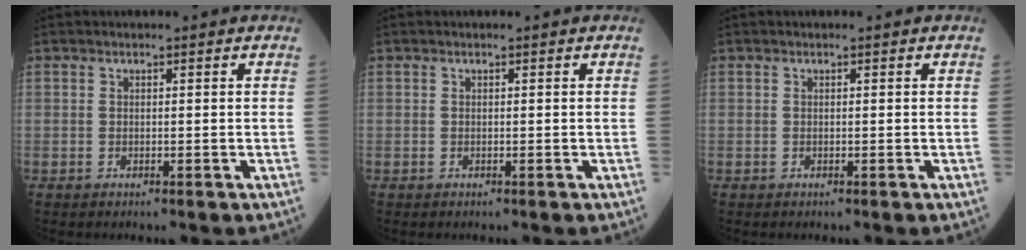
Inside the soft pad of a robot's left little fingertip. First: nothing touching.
{"total": 0.0}
{"total": 0.0}